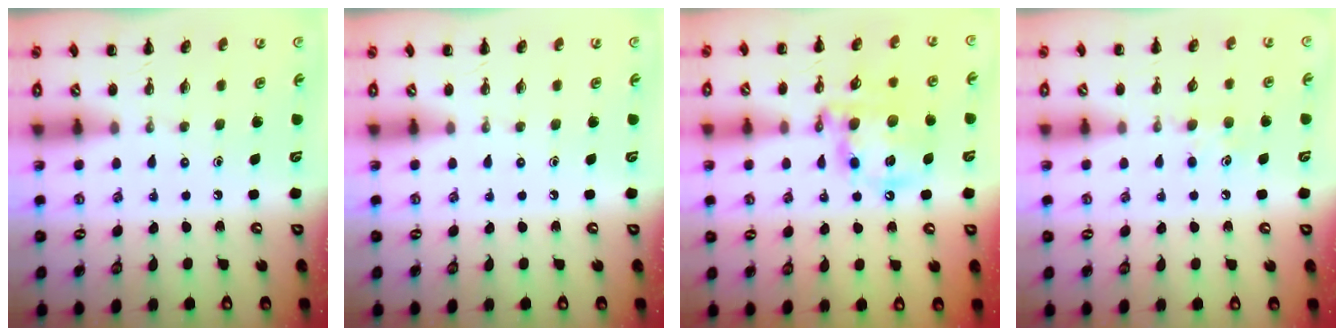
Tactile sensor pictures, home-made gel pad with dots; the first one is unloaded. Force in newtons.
{"total": 0.0}
{"total": 14.2, "press": 13.8, "slide": 3.4}
{"total": 6.7, "press": 6.6, "slide": 1.6}